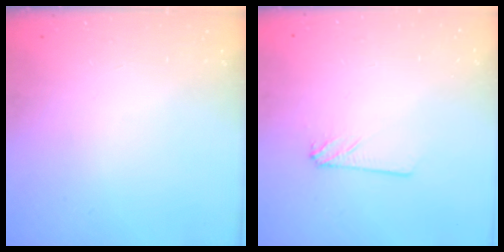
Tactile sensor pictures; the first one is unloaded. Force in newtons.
{"total": 2.4, "press": 2.4, "slide": 0.2}